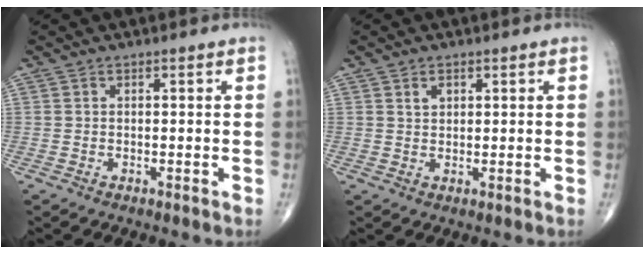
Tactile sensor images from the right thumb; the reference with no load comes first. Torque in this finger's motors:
{"motor_torque": [-0.45, -0.13, 0.16, -0.05, 0.03]}